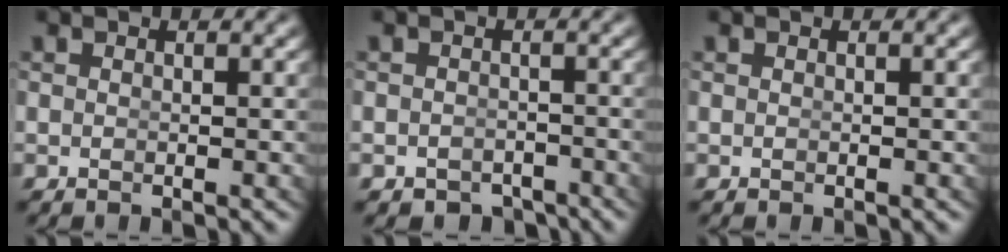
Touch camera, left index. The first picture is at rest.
{"total": 3.4, "force": [-3.1, 1.5, 0.3], "torque": [0.006, -0.021, -0.042]}
{"total": 0.0}